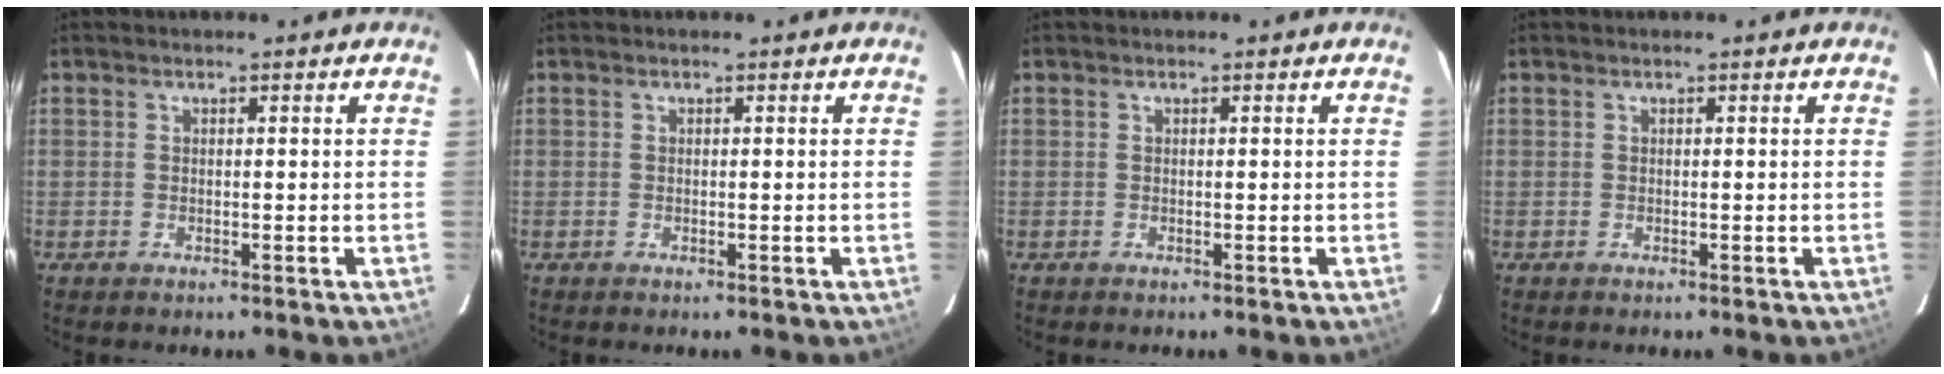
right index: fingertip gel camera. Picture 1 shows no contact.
{"total": 0.0}
{"total": 0.0}
{"total": 0.0}